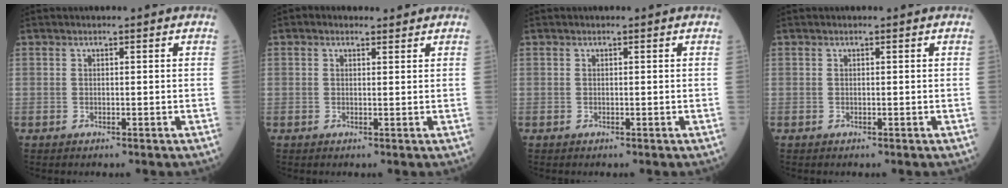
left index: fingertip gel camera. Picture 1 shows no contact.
{"total": 1.5, "force": [1.1, 0.8, 0.6], "torque": [-0.016, 0.010, 0.016]}
{"total": 0.0}
{"total": 0.0}